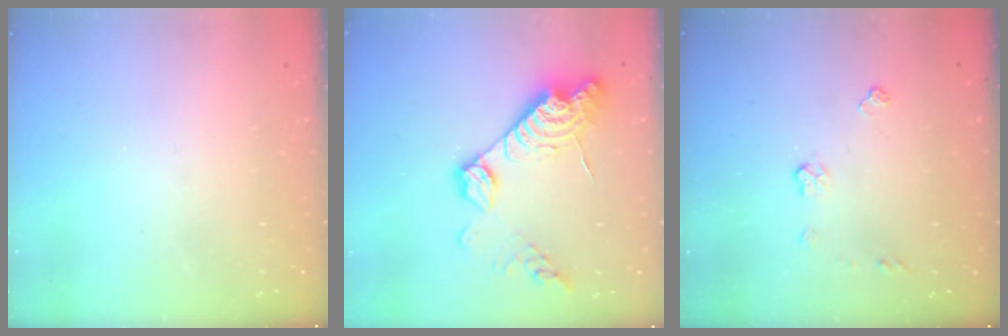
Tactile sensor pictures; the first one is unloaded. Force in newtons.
{"total": 16.6, "press": 16.5, "slide": 1.2}
{"total": 5.2, "press": 5.1, "slide": 0.1}